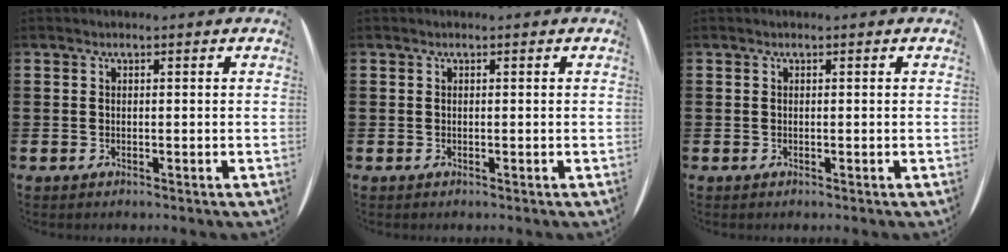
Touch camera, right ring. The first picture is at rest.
{"total": 0.0}
{"total": 0.0}